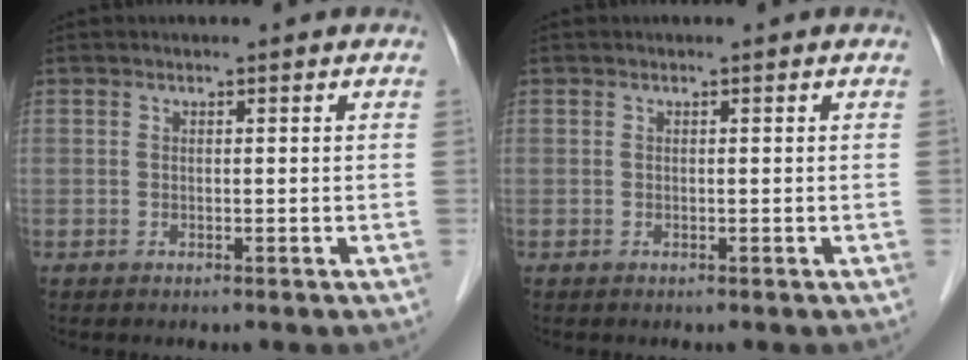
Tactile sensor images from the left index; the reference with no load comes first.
{"total": 0.0}